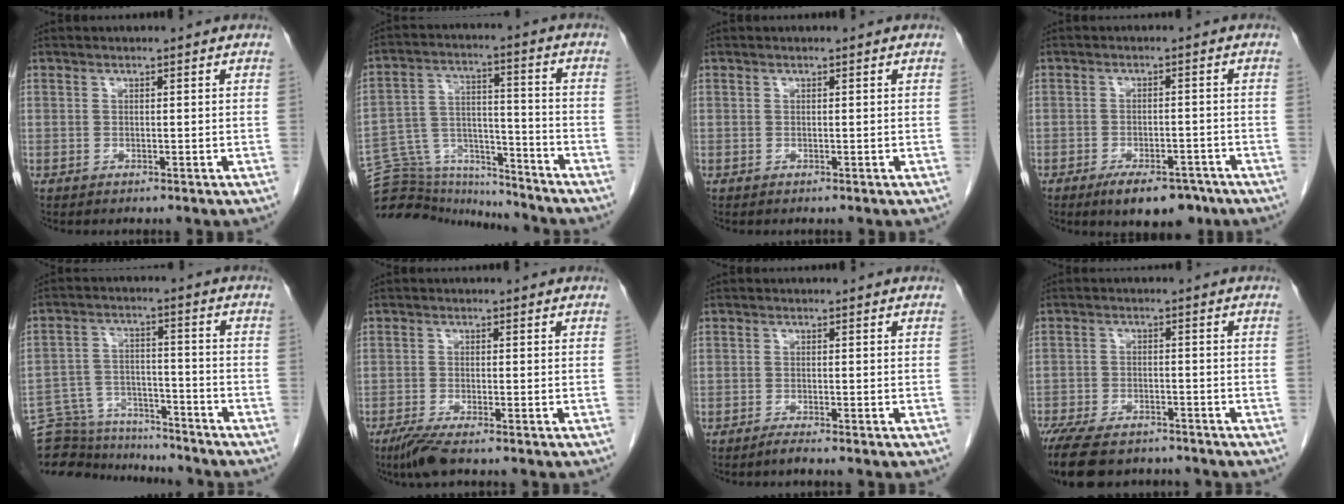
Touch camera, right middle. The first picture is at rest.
{"total": 15.2, "force": [-14.7, 3.3, 1.6], "torque": [-0.035, 0.050, -0.240]}
{"total": 0.0}
{"total": 7.4, "force": [-5.4, 3.0, 4.1], "torque": [-0.058, -0.001, -0.079]}
{"total": 14.2, "force": [-13.6, 3.1, 2.3], "torque": [-0.040, 0.029, -0.214]}
{"total": 3.8, "force": [-2.8, 0.2, 2.6], "torque": [-0.053, -0.011, -0.056]}
{"total": 1.1, "force": [-0.9, -0.3, 0.5], "torque": [-0.014, -0.003, -0.019]}
{"total": 13.2, "force": [-10.5, 5.2, 6.1], "torque": [-0.135, -0.015, -0.159]}